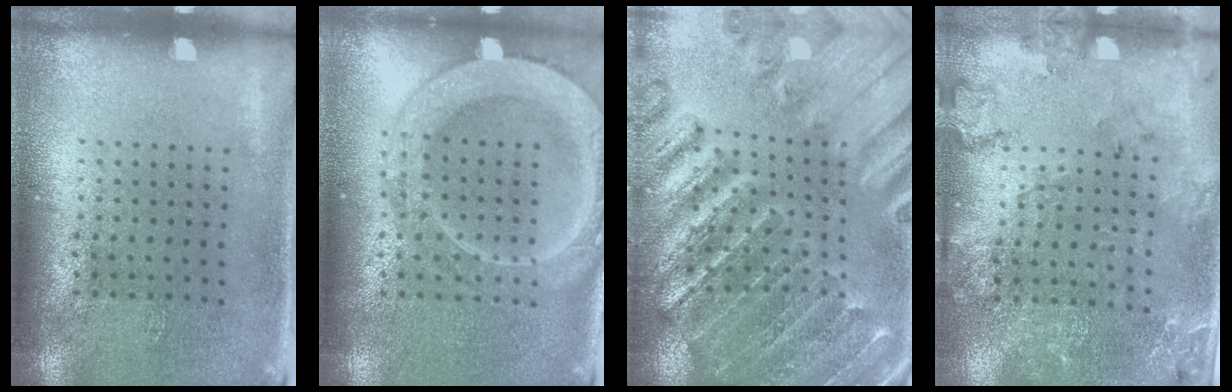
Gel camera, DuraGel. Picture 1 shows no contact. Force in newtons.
{"total": 2.7, "press": 2.7, "slide": 0.3}
{"total": 2.7, "press": 2.7, "slide": 0.4}
{"total": 1.8, "press": 1.8, "slide": 0.3}